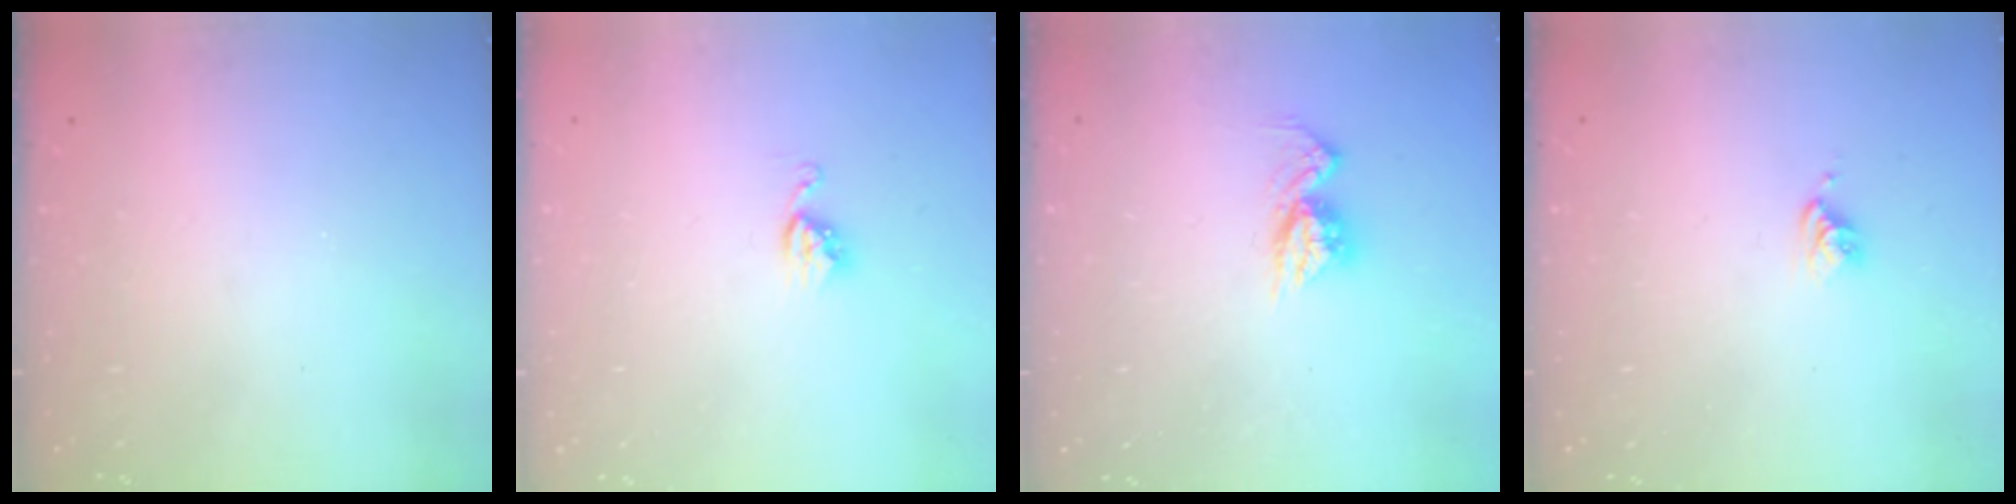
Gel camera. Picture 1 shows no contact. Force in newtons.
{"total": 5.1, "press": 5.0, "slide": 0.5}
{"total": 8.1, "press": 8.1, "slide": 0.8}
{"total": 3.7, "press": 3.7, "slide": 0.6}